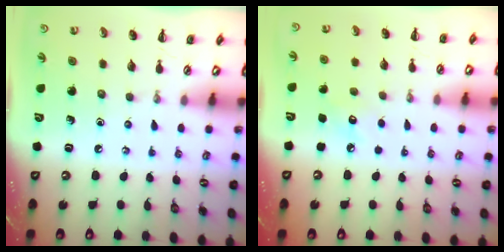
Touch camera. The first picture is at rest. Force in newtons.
{"total": 4.6, "press": 4.4, "slide": 1.2}